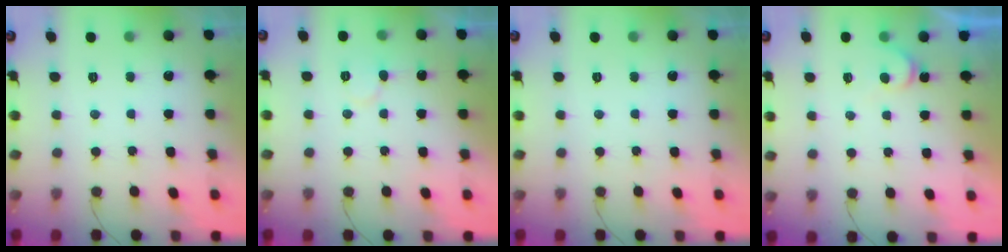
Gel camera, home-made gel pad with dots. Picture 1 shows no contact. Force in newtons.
{"total": 6.3, "press": 6.3, "slide": 0.5}
{"total": 0.0}
{"total": 4.5, "press": 4.5, "slide": 0.4}